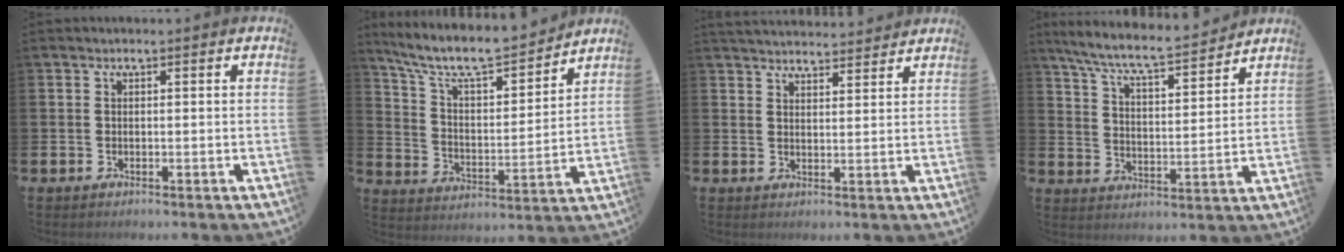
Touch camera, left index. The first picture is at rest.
{"total": 9.4, "force": [8.4, 2.2, 3.7], "torque": [-0.102, -0.057, 0.142]}
{"total": 3.8, "force": [3.7, 0.5, 0.1], "torque": [-0.008, -0.024, 0.067]}
{"total": 7.7, "force": [7.2, 0.6, 2.7], "torque": [-0.081, -0.051, 0.122]}